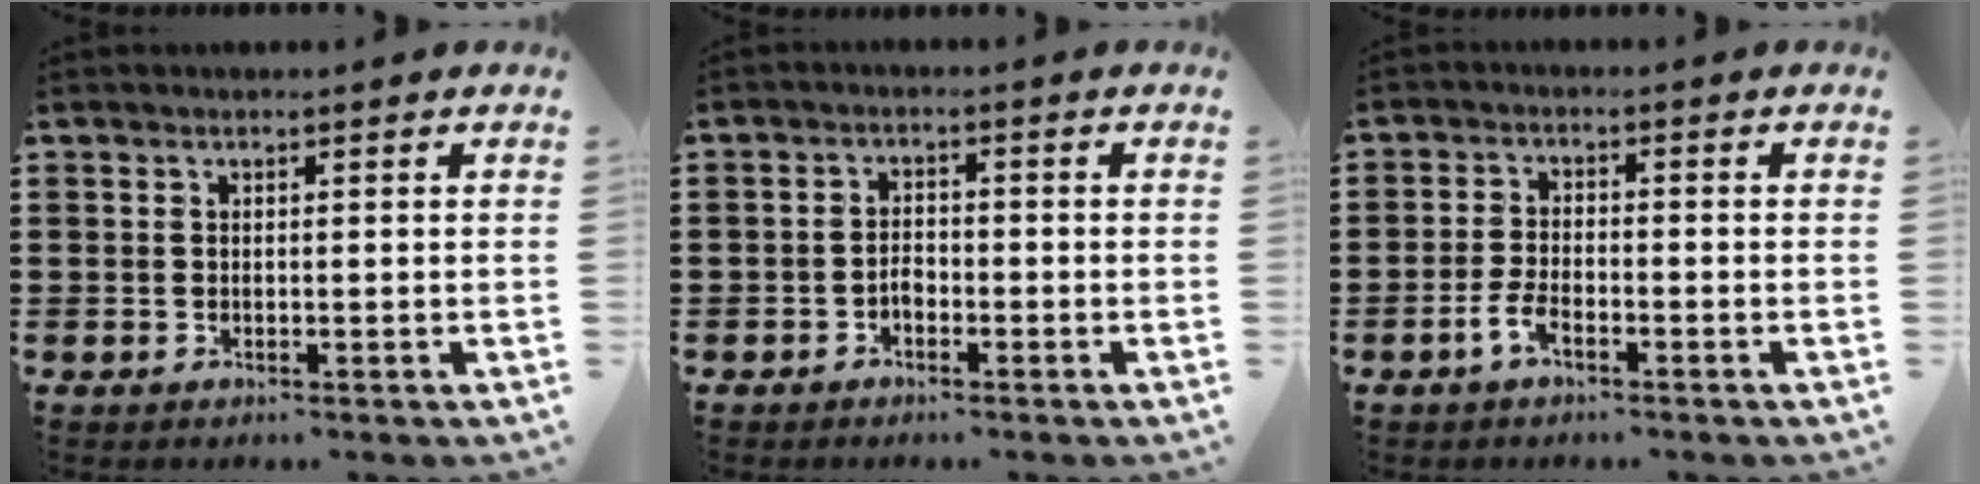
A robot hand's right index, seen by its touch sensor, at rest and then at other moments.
{"total": 2.0, "force": [-1.1, 1.2, 1.2], "torque": [-0.025, 0.003, -0.023]}
{"total": 3.3, "force": [-2.1, 1.1, 2.3], "torque": [-0.062, -0.003, -0.046]}